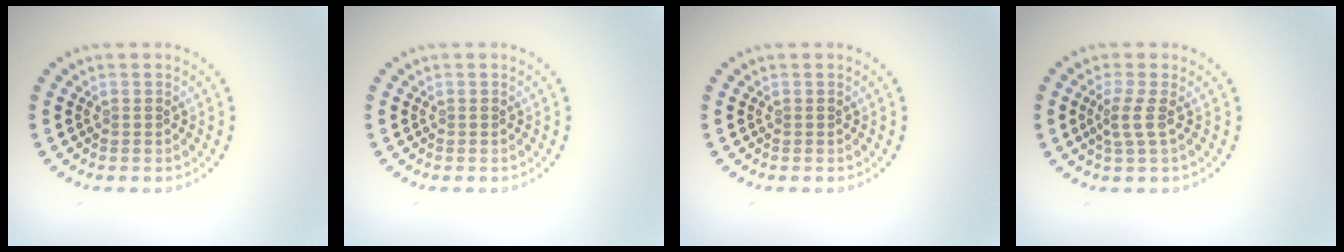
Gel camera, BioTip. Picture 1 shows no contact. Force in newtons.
{"total": 0.0}
{"total": 0.0}
{"total": 1.7, "press": 1.3, "slide": 1.0}